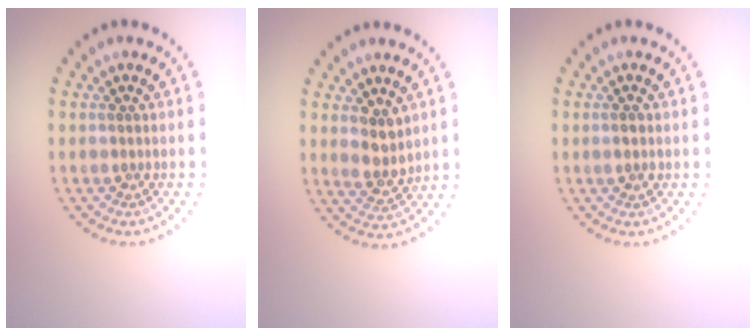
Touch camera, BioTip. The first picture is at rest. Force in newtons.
{"total": 2.6, "press": 2.5, "slide": 0.9}
{"total": 1.5, "press": 1.5, "slide": 0.2}